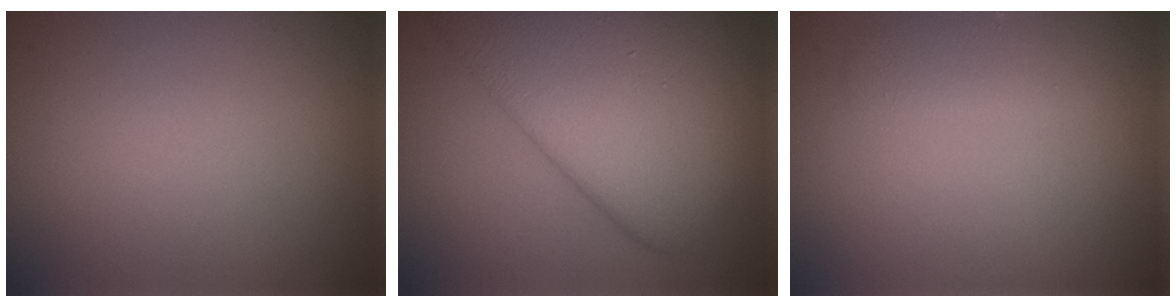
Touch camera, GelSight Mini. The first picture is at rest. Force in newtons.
{"total": 9.9, "press": 9.9, "slide": 0.5}
{"total": 1.7, "press": 1.7, "slide": 0.2}